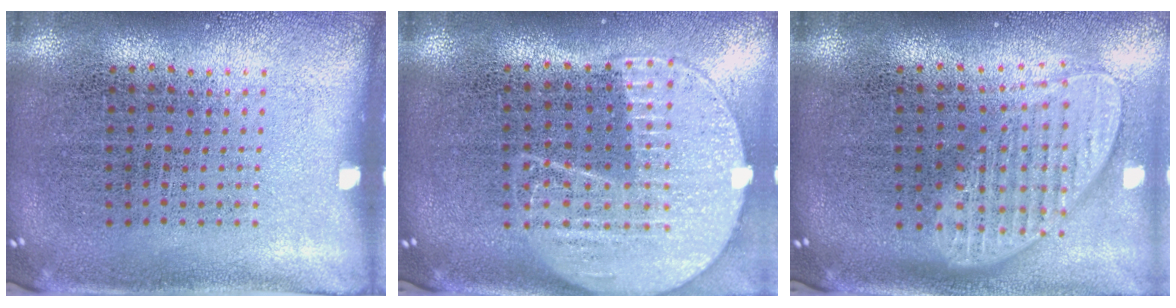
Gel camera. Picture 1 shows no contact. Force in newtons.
{"total": 2.1, "press": 1.8, "slide": 1.1}
{"total": 2.0, "press": 1.5, "slide": 1.2}